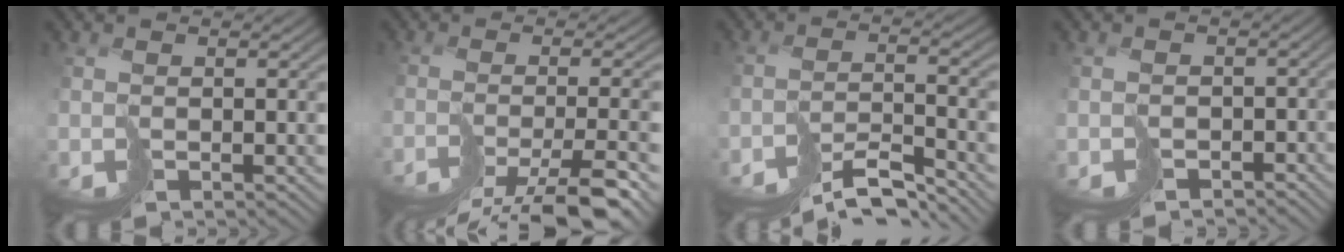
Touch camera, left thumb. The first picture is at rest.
{"total": 9.8, "force": [-7.7, 1.1, 6.0], "torque": [-0.081, -0.005, -0.109]}
{"total": 7.2, "force": [-6.5, 0.8, 3.1], "torque": [-0.040, 0.002, -0.105]}
{"total": 3.0, "force": [-2.1, 2.1, 0.6], "torque": [0.005, -0.012, -0.034]}